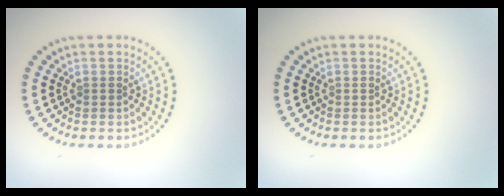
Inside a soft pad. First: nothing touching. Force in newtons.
{"total": 0.0}